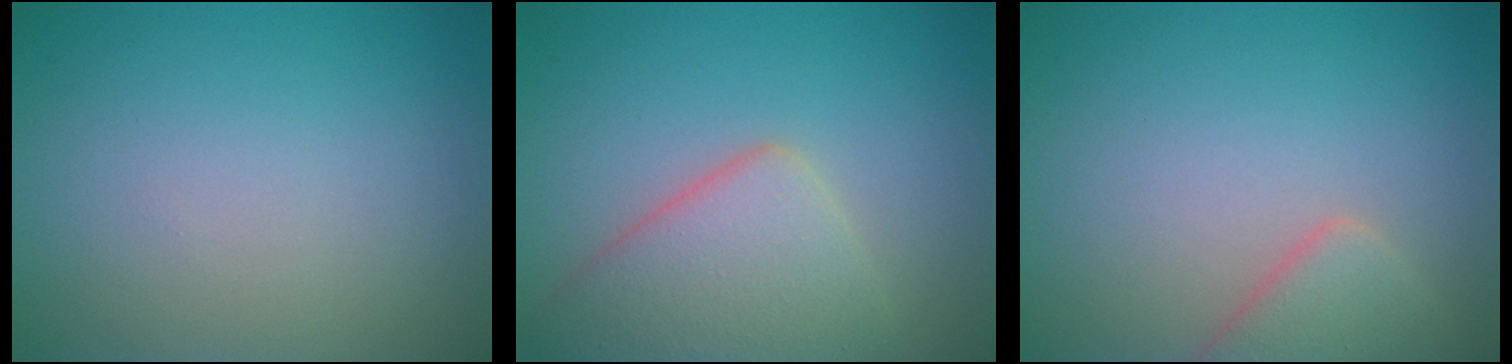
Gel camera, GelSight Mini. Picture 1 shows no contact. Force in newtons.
{"total": 5.6, "press": 5.6, "slide": 0.4}
{"total": 2.8, "press": 2.8, "slide": 0.4}